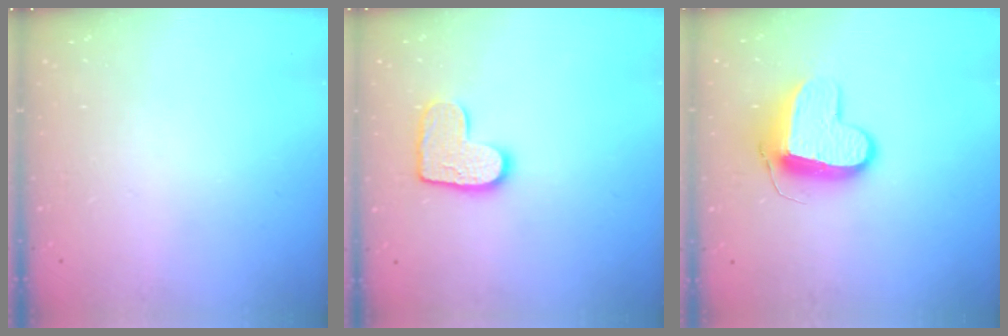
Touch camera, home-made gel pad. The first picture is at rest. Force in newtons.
{"total": 10.7, "press": 10.7, "slide": 0.5}
{"total": 11.7, "press": 11.7, "slide": 0.9}